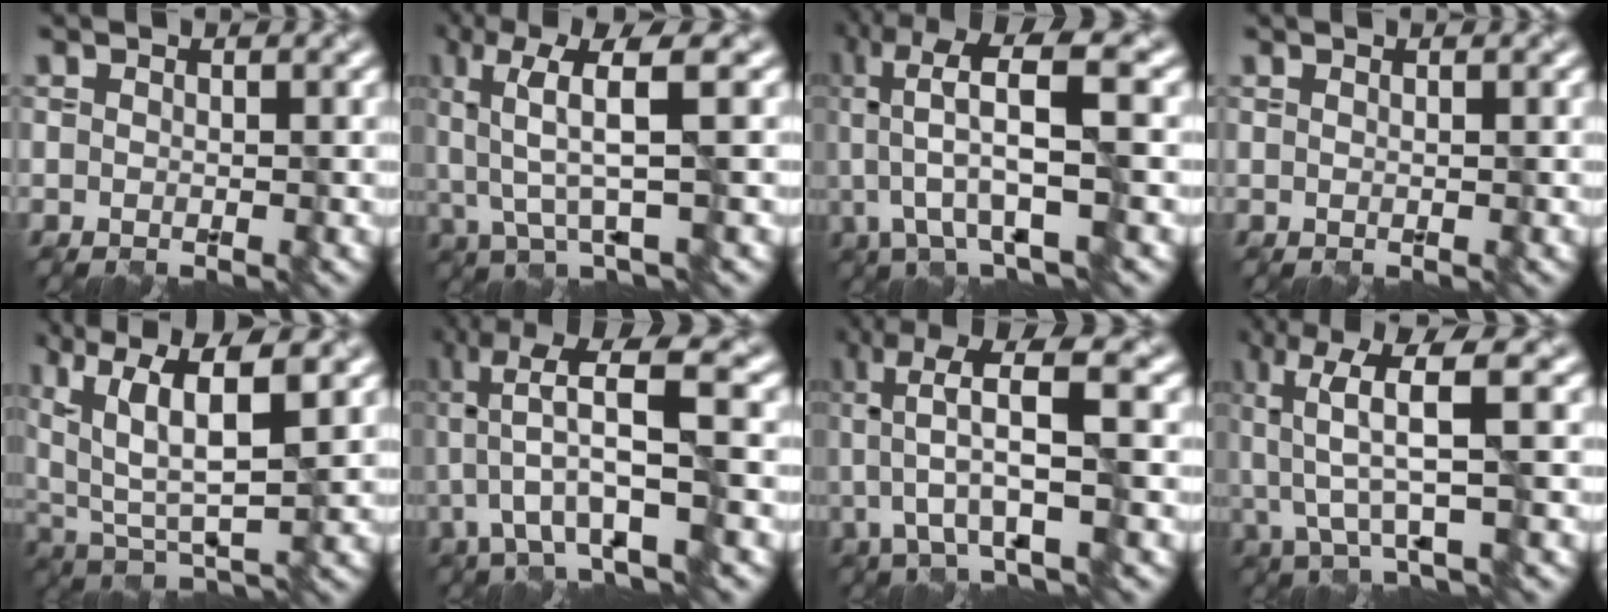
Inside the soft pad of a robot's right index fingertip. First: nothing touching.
{"total": 4.9, "force": [0.4, 0.7, 4.9], "torque": [-0.112, 0.000, 0.017]}
{"total": 7.9, "force": [0.0, 2.0, 7.6], "torque": [-0.159, 0.009, 0.003]}
{"total": 1.4, "force": [0.8, 0.8, 0.9], "torque": [0.000, 0.006, -0.003]}
{"total": 8.9, "force": [3.8, 3.2, 7.4], "torque": [-0.153, 0.006, 0.074]}
{"total": 8.2, "force": [-0.5, 2.0, 7.9], "torque": [-0.158, 0.010, -0.002]}
{"total": 6.7, "force": [0.4, 1.5, 6.5], "torque": [-0.135, 0.008, 0.013]}
{"total": 5.5, "force": [0.5, 0.9, 5.4], "torque": [-0.124, 0.003, 0.017]}